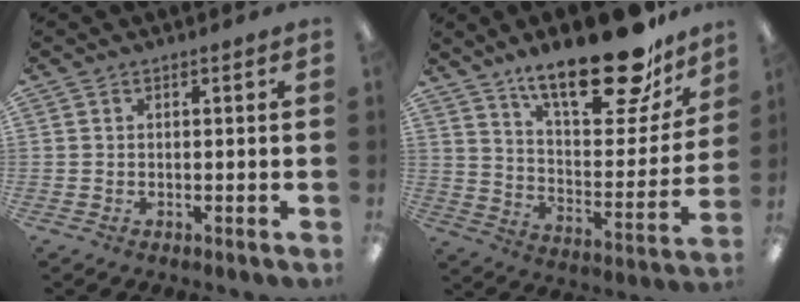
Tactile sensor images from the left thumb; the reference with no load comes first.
{"total": 24.6, "force": [17.9, 8.6, 14.4], "torque": [-0.210, -0.118, 0.298]}